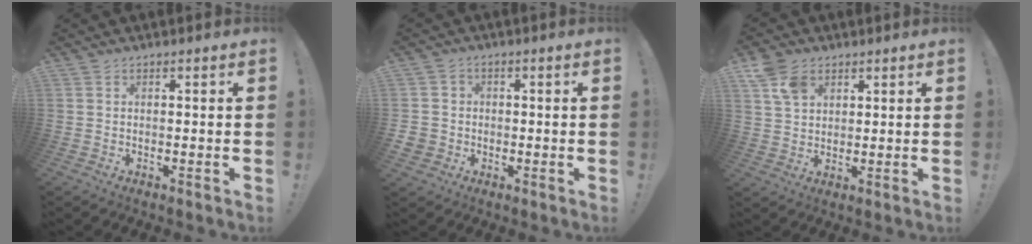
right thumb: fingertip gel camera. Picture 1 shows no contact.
{"total": 4.1, "force": [-0.4, 3.9, 1.2], "torque": [-0.018, 0.002, -0.008]}
{"total": 7.8, "force": [4.2, 5.4, 3.8], "torque": [-0.071, -0.005, 0.086]}